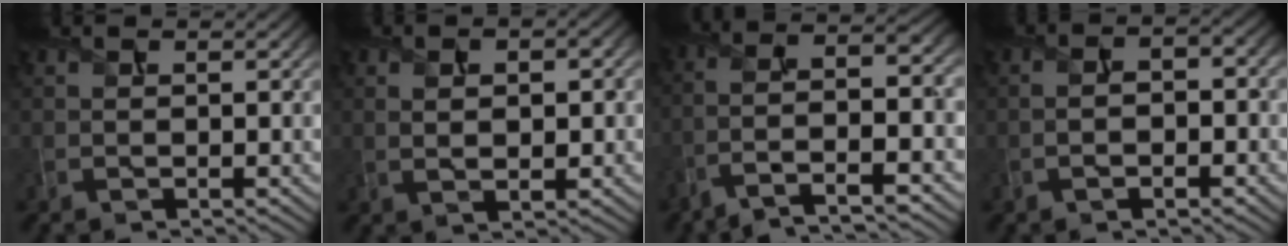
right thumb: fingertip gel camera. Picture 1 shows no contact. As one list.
[{"total": 4.7, "force": [0.7, 2.6, 3.8], "torque": [-0.048, 0.004, 0.006]}, {"total": 11.0, "force": [-5.3, 3.1, 9.1], "torque": [-0.160, 0.011, -0.097]}, {"total": 3.5, "force": [-1.3, 1.6, 2.8], "torque": [-0.039, 0.001, -0.026]}]